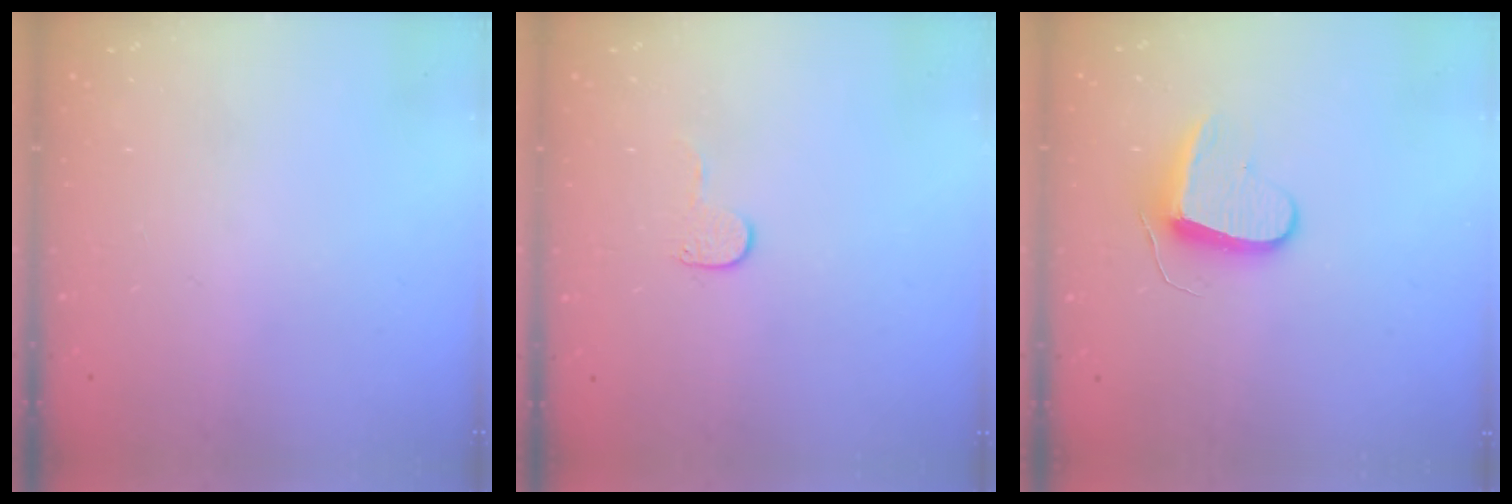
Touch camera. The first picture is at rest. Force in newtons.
{"total": 3.8, "press": 3.8, "slide": 0.4}
{"total": 8.9, "press": 8.9, "slide": 0.7}